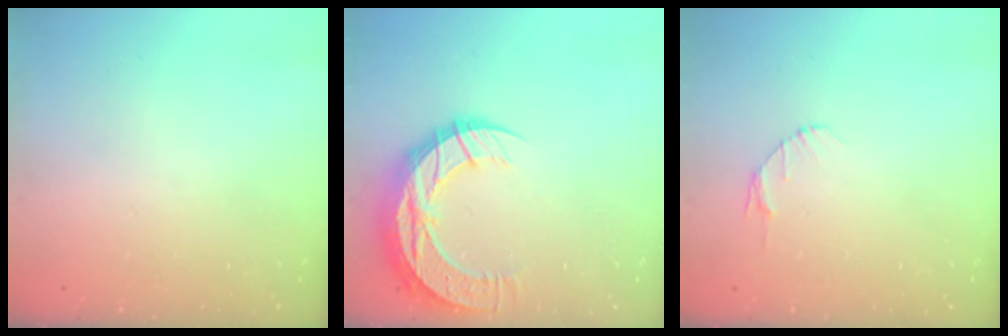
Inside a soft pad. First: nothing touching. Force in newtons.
{"total": 15.8, "press": 15.7, "slide": 1.1}
{"total": 4.0, "press": 4.0, "slide": 0.6}